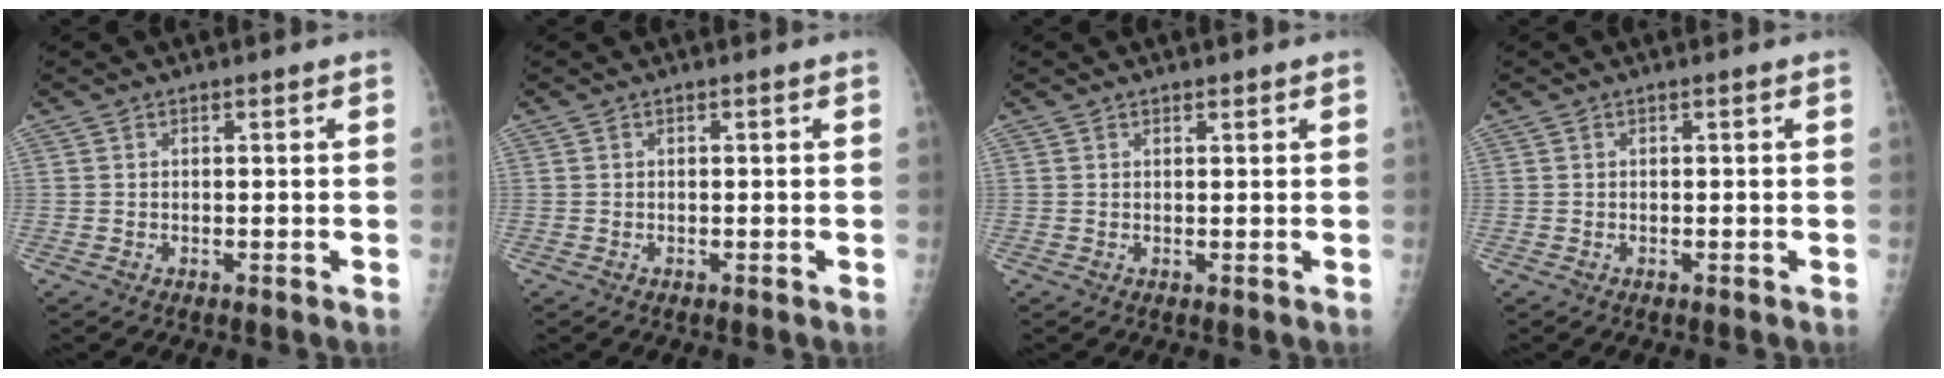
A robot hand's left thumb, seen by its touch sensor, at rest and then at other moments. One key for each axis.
{"total": 0.0}
{"total": 0.8, "fx": 0.7, "fy": 0.4, "fz": 0.2, "tx": 0.001, "ty": -0.004, "tz": 0.010}
{"total": 0.0}